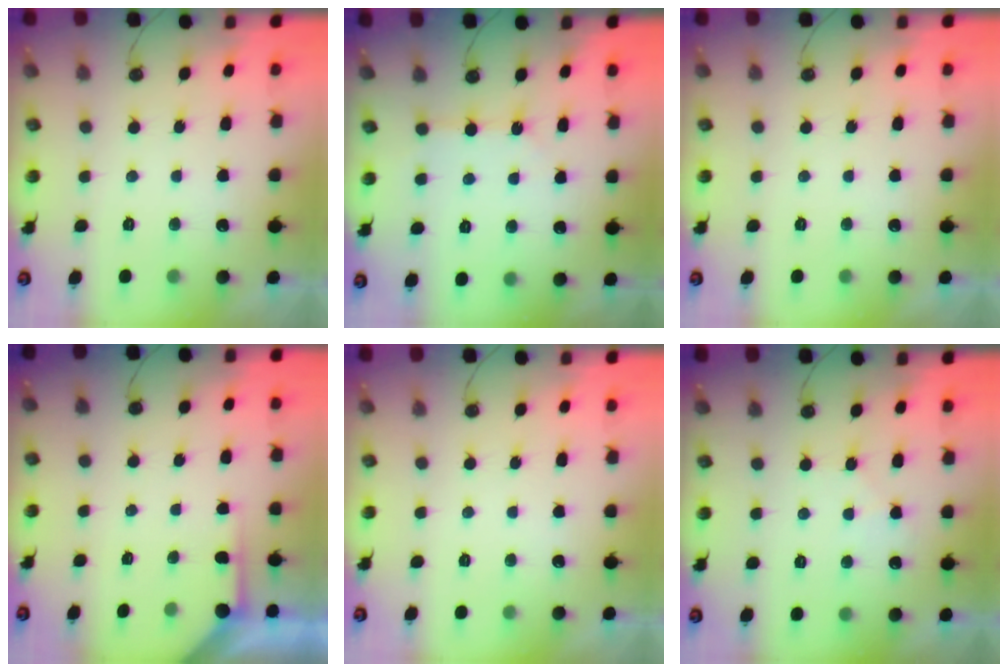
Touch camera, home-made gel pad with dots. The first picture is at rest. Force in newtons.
{"total": 4.2, "press": 4.2, "slide": 0.4}
{"total": 0.0}
{"total": 2.9, "press": 2.8, "slide": 0.4}
{"total": 0.0}
{"total": 4.2, "press": 4.1, "slide": 0.8}